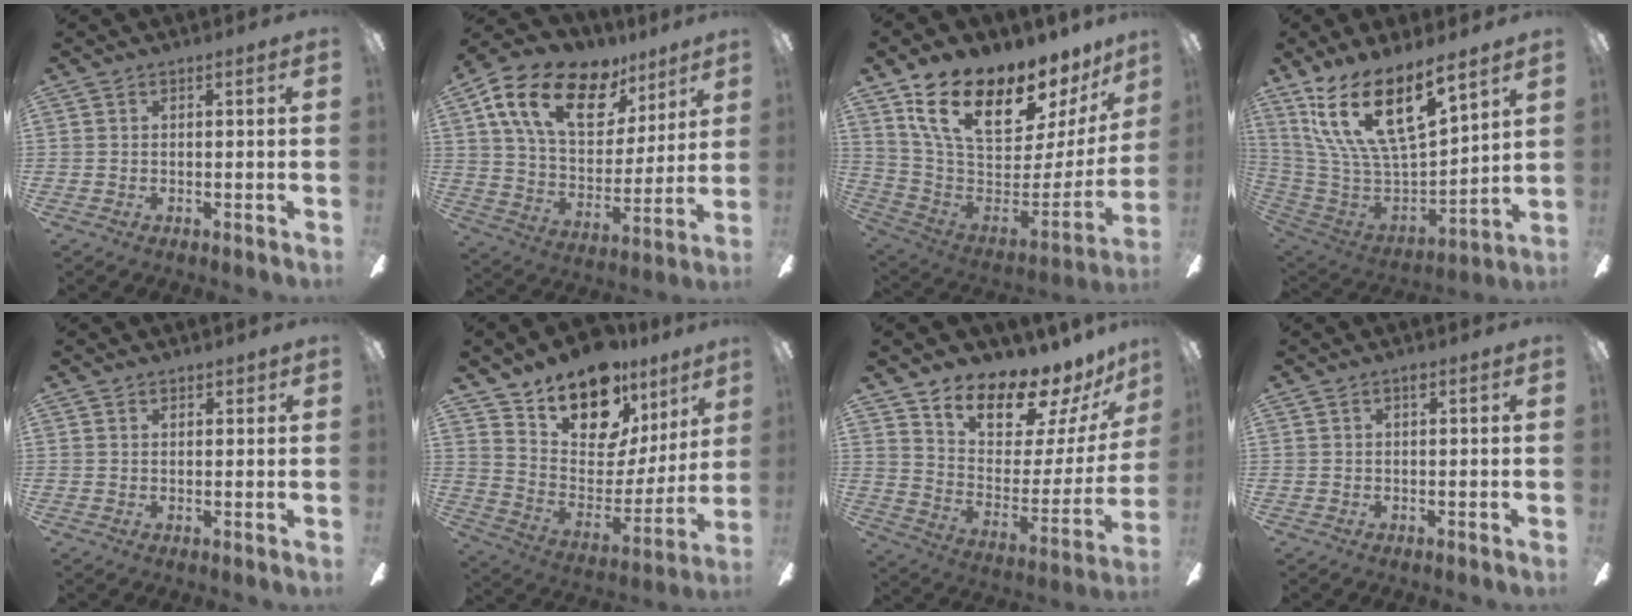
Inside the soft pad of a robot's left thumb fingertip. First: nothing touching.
{"total": 21.0, "force": [11.9, 11.9, 12.5], "torque": [-0.218, -0.048, 0.213]}
{"total": 20.6, "force": [14.5, 8.5, 11.8], "torque": [-0.202, -0.100, 0.255]}
{"total": 21.7, "force": [13.1, 8.6, 15.1], "torque": [-0.289, -0.086, 0.231]}
{"total": 1.5, "force": [1.3, 0.9, 0.2], "torque": [-0.003, 0.000, 0.025]}
{"total": 17.0, "force": [12.8, 8.5, 7.2], "torque": [-0.124, -0.100, 0.230]}
{"total": 14.6, "force": [12.7, 5.2, 5.0], "torque": [-0.091, -0.112, 0.220]}
{"total": 0.9, "force": [0.6, 0.3, 0.6], "torque": [-0.004, 0.000, 0.008]}